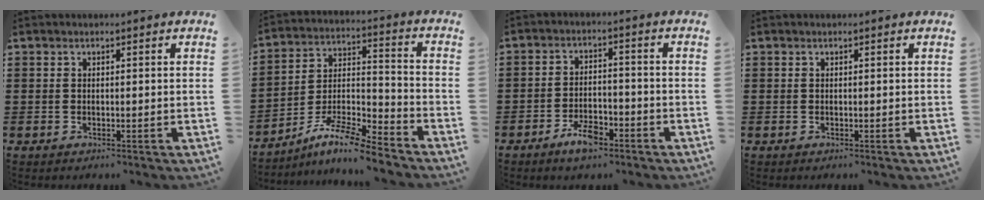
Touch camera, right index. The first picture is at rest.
{"total": 9.4, "force": [-8.1, 1.0, 4.6], "torque": [-0.089, 0.012, -0.161]}
{"total": 5.5, "force": [-3.5, 2.1, 3.6], "torque": [-0.070, 0.009, -0.066]}
{"total": 0.0}